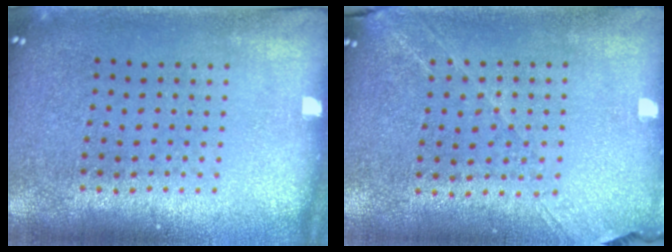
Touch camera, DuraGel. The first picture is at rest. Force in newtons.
{"total": 1.3, "press": 1.3, "slide": 0.4}